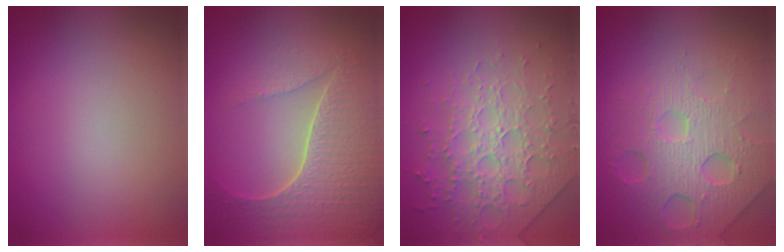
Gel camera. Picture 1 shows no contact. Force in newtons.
{"total": 6.2, "press": 5.0, "slide": 3.7}
{"total": 4.3, "press": 4.3, "slide": 0.9}
{"total": 6.9, "press": 4.9, "slide": 4.9}